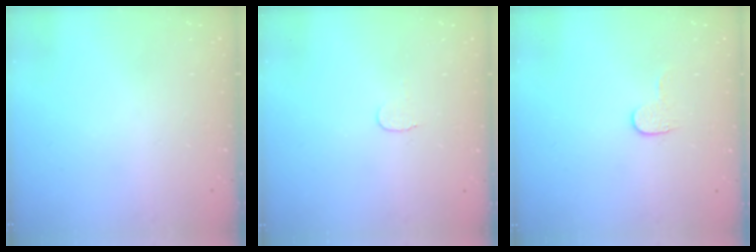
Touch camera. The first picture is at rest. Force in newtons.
{"total": 3.6, "press": 3.6, "slide": 0.4}
{"total": 3.5, "press": 3.5, "slide": 0.4}